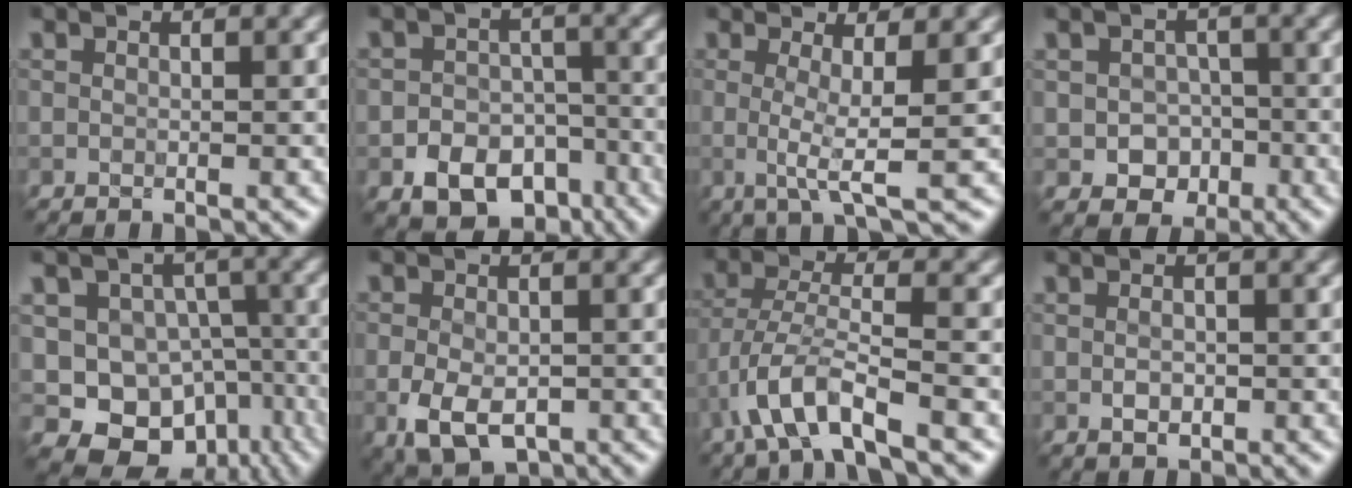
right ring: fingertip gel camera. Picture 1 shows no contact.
{"total": 8.3, "force": [-4.9, 5.8, 3.4], "torque": [-0.040, -0.007, -0.070]}
{"total": 3.6, "force": [0.2, 0.5, 3.6], "torque": [-0.066, -0.007, -0.001]}
{"total": 4.0, "force": [-1.4, 3.5, 1.3], "torque": [0.003, 0.006, -0.033]}
{"total": 9.2, "force": [-3.3, 7.4, 4.2], "torque": [-0.051, -0.008, -0.047]}
{"total": 5.1, "force": [-1.7, 3.1, 3.6], "torque": [-0.073, -0.011, -0.035]}
{"total": 5.5, "force": [-3.2, 1.3, 4.3], "torque": [-0.089, 0.001, -0.067]}
{"total": 1.2, "force": [-0.2, 0.8, 0.8], "torque": [-0.015, 0.001, -0.005]}